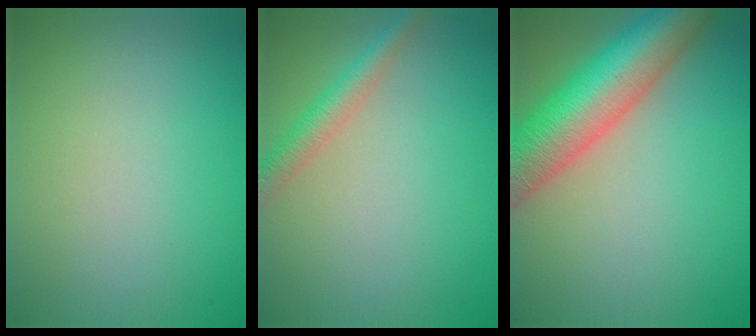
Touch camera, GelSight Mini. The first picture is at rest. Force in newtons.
{"total": 2.7, "press": 2.7, "slide": 0.1}
{"total": 10.1, "press": 10.1, "slide": 0.4}